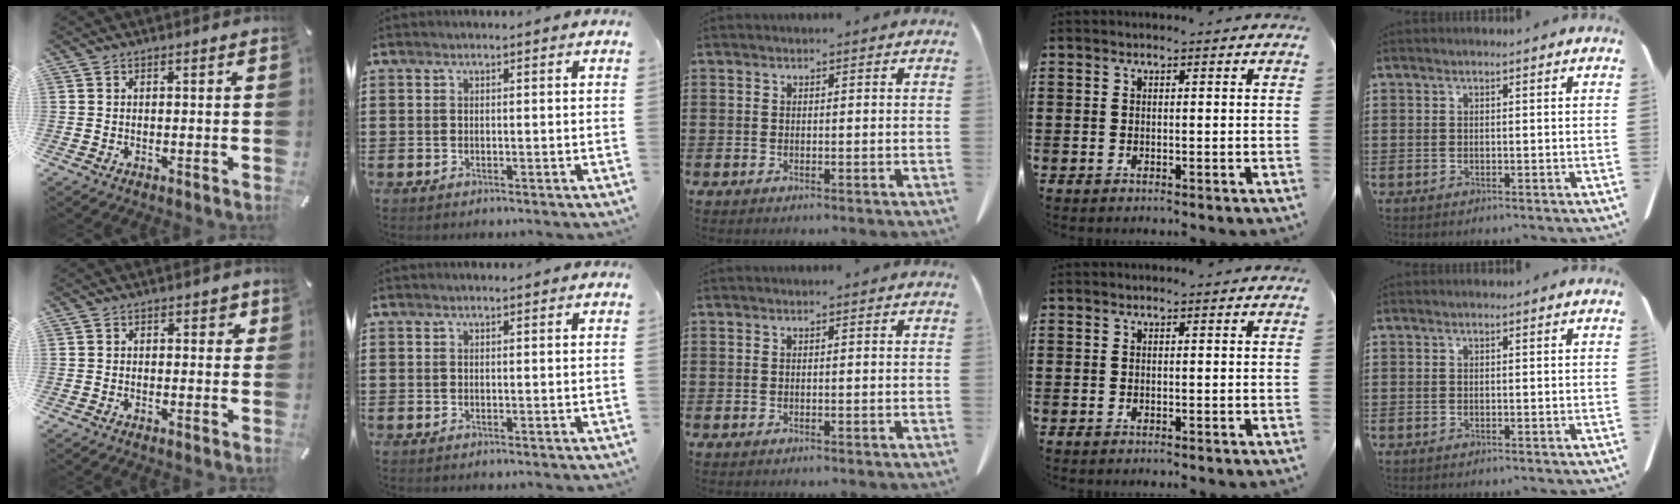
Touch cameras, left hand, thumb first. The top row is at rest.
{"thumb": {"total": 2.3, "force": [0.2, 1.7, 1.6], "torque": [-0.015, 0.003, -0.002]}}